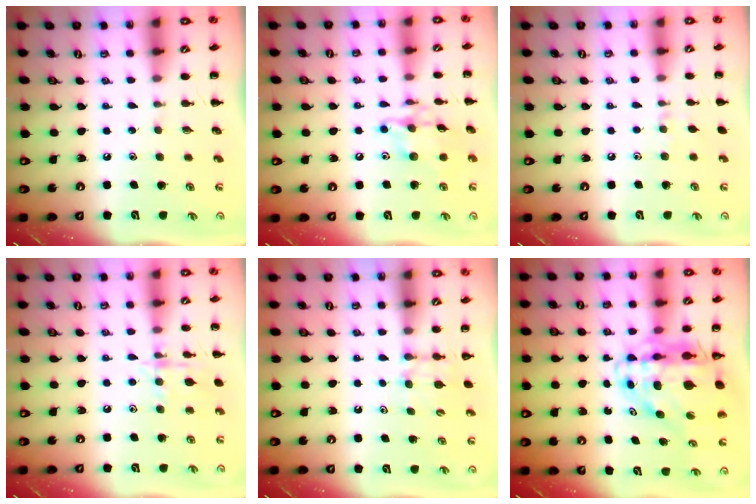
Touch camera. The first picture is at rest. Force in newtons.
{"total": 12.2, "press": 12.2, "slide": 0.6}
{"total": 3.8, "press": 3.5, "slide": 1.4}
{"total": 10.8, "press": 10.7, "slide": 1.0}
{"total": 6.2, "press": 6.1, "slide": 1.4}
{"total": 10.7, "press": 10.2, "slide": 3.4}